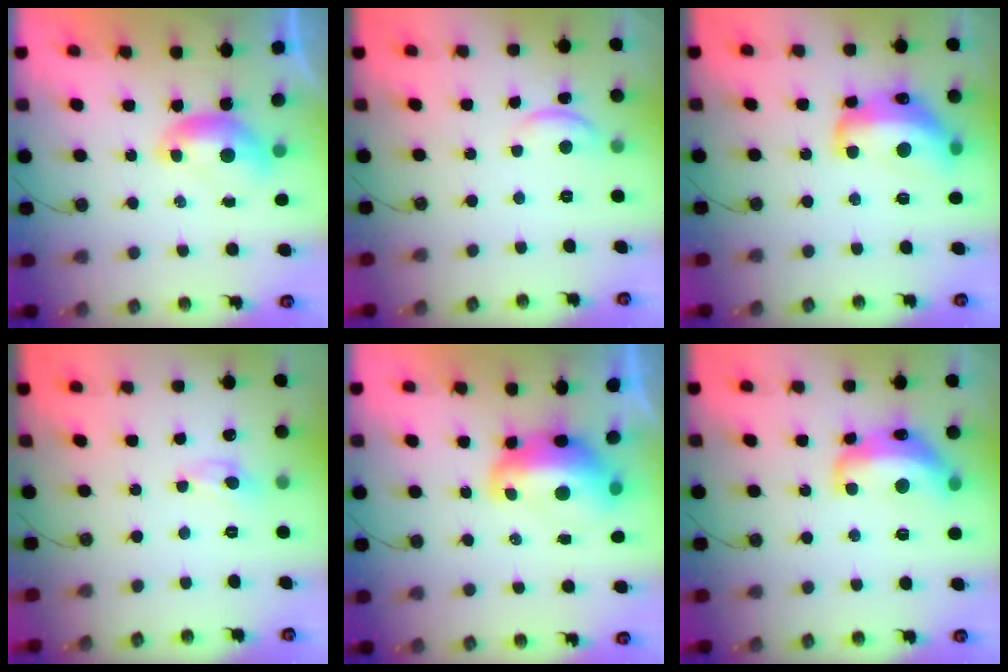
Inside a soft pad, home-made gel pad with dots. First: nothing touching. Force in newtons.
{"total": 2.4, "press": 2.4, "slide": 0.4}
{"total": 11.4, "press": 11.3, "slide": 1.1}
{"total": 0.5, "press": 0.5, "slide": 0.3}
{"total": 5.4, "press": 5.3, "slide": 1.2}
{"total": 8.5, "press": 8.4, "slide": 0.8}